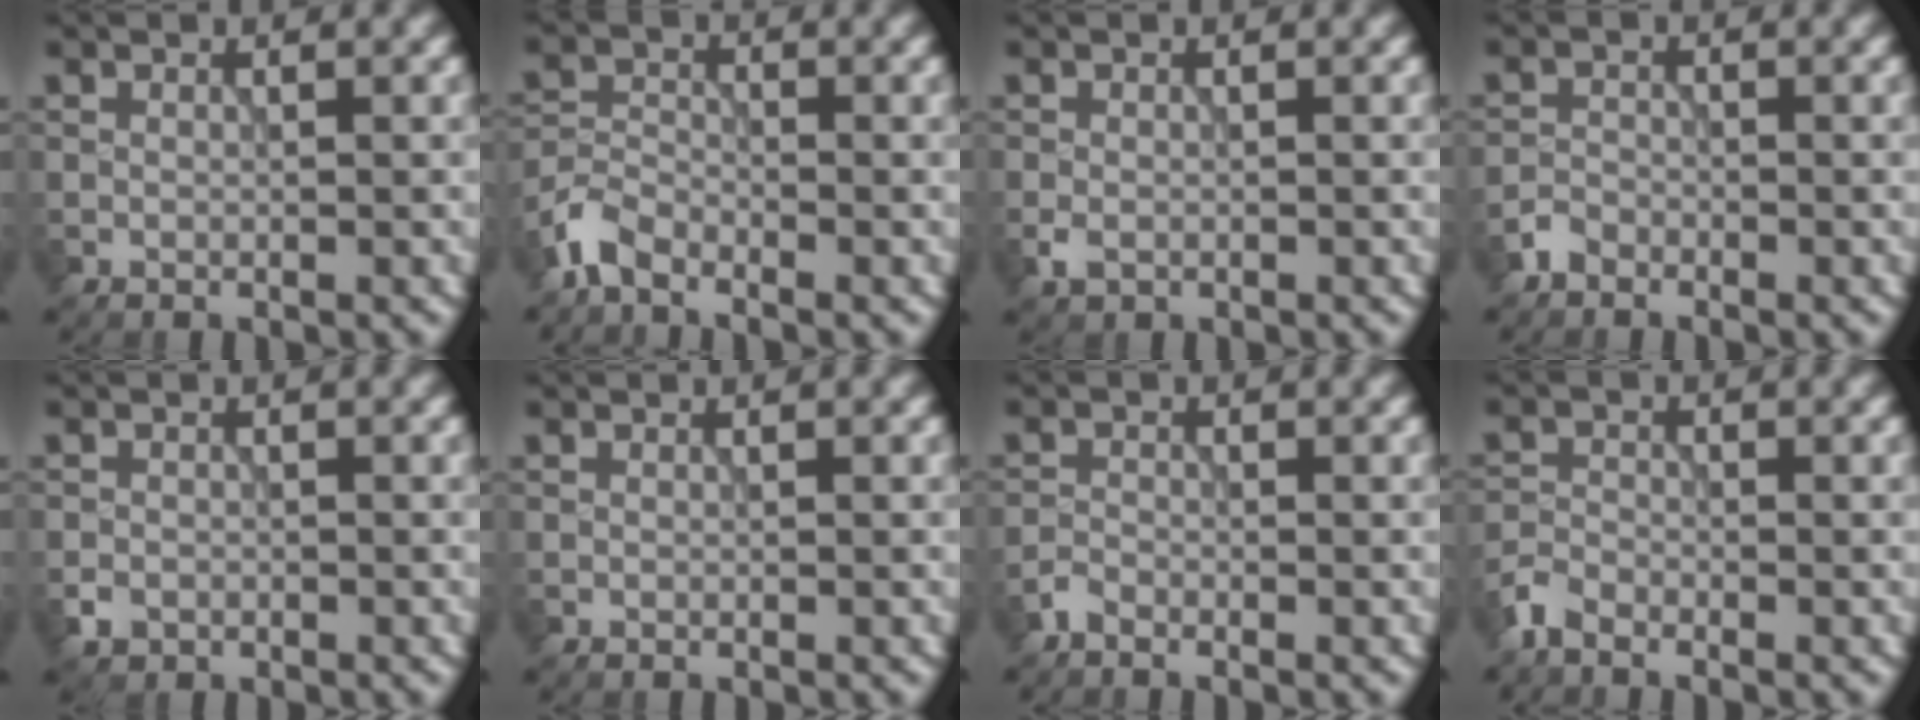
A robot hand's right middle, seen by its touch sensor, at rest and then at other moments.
{"total": 2.8, "force": [-2.2, 1.2, 1.2], "torque": [-0.027, 0.003, -0.057]}
{"total": 1.3, "force": [-0.5, 0.9, 0.7], "torque": [-0.017, -0.003, -0.010]}
{"total": 1.4, "force": [-1.2, 0.7, 0.2], "torque": [0.000, 0.004, -0.028]}
{"total": 1.2, "force": [-0.6, 1.0, 0.3], "torque": [0.000, -0.002, -0.013]}
{"total": 0.0}
{"total": 1.1, "force": [-1.0, 0.3, 0.3], "torque": [-0.005, 0.002, -0.026]}
{"total": 2.0, "force": [-1.7, 0.7, 0.7], "torque": [-0.015, 0.000, -0.045]}